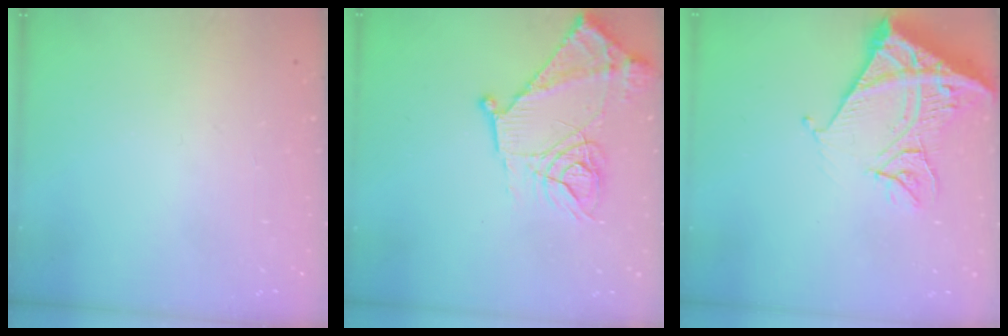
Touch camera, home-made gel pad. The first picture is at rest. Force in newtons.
{"total": 15.5, "press": 15.4, "slide": 1.4}
{"total": 14.2, "press": 14.1, "slide": 1.5}